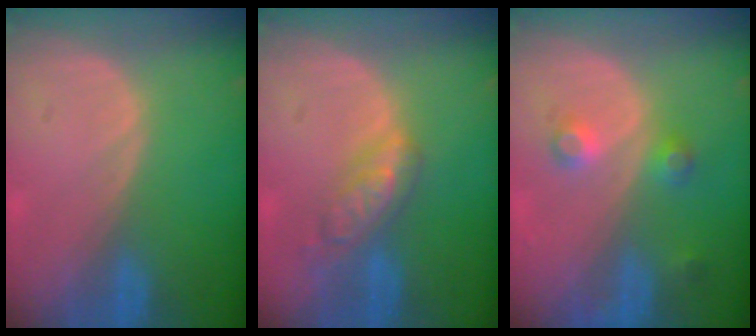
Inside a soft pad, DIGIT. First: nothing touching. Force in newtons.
{"total": 5.9, "press": 5.1, "slide": 2.9}
{"total": 3.8, "press": 3.5, "slide": 1.4}